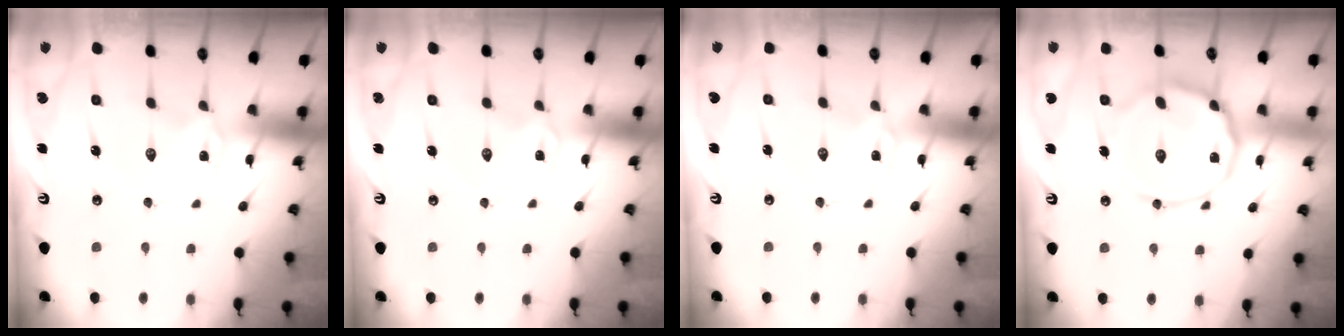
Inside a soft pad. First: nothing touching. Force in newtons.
{"total": 0.0}
{"total": 0.0}
{"total": 13.9, "press": 13.8, "slide": 1.1}